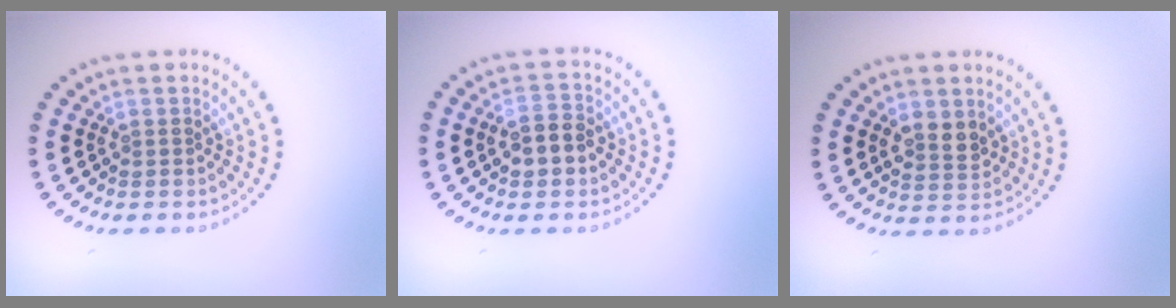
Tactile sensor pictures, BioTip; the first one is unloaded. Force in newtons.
{"total": 2.9, "press": 2.9, "slide": 0.4}
{"total": 2.1, "press": 2.0, "slide": 0.4}